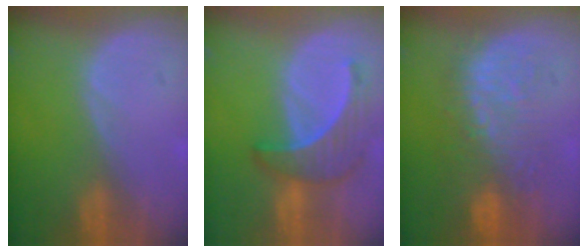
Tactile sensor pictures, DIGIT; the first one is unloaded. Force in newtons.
{"total": 6.4, "press": 6.4, "slide": 0.3}
{"total": 10.1, "press": 9.0, "slide": 4.5}